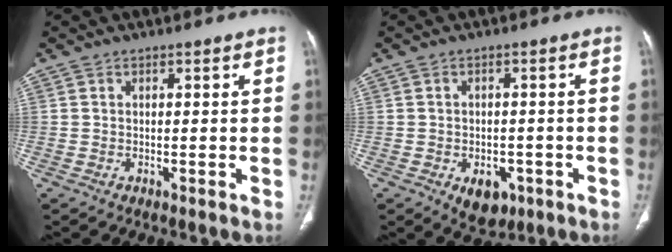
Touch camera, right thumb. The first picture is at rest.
{"total": 6.0, "force": [-2.7, 4.0, 3.6], "torque": [-0.031, 0.010, -0.026]}